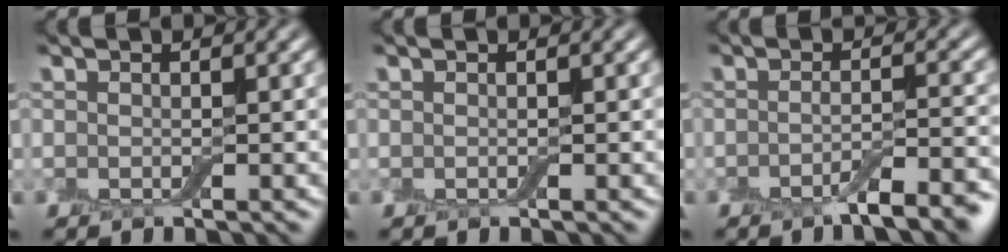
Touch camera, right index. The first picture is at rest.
{"total": 0.0}
{"total": 4.0, "force": [-2.3, 1.0, 3.1], "torque": [-0.042, 0.001, -0.042]}